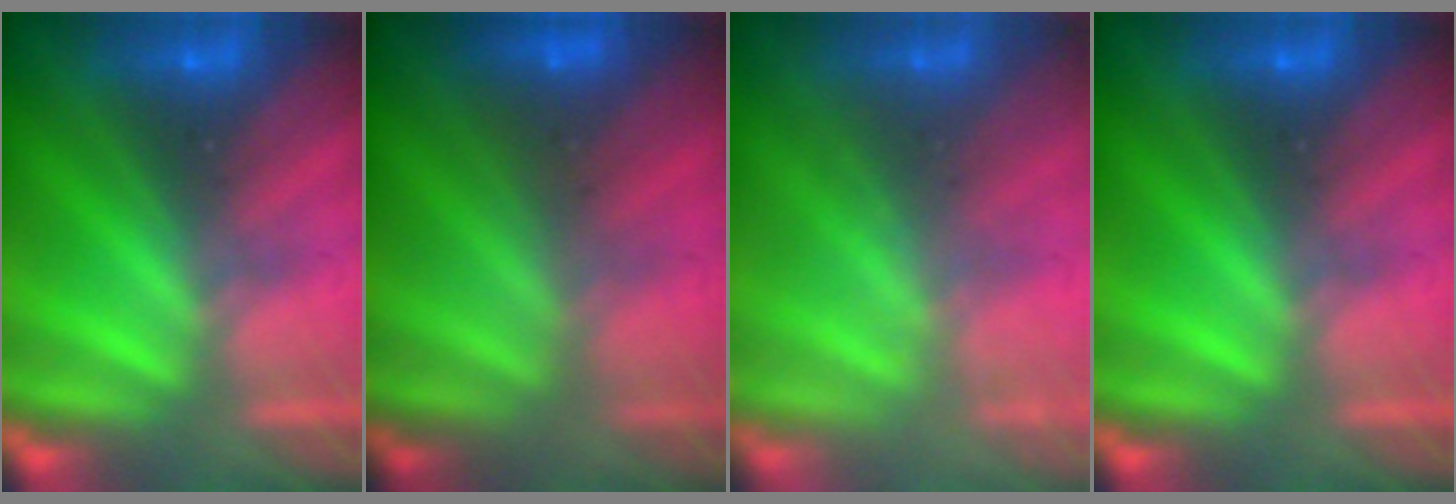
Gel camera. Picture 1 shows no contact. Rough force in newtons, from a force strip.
{"total": 2.4}
{"total": 1.2}
{"total": 0.0}